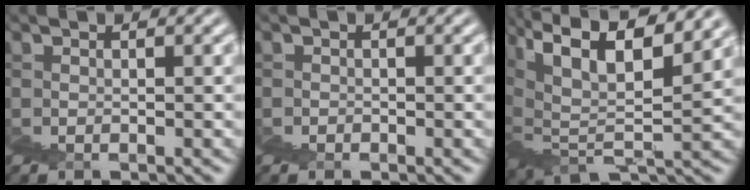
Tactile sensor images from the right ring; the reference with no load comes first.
{"total": 1.5, "force": [0.4, 1.2, -0.9], "torque": [0.025, 0.009, -0.001]}
{"total": 6.3, "force": [4.0, 1.8, 4.5], "torque": [-0.087, 0.008, 0.066]}